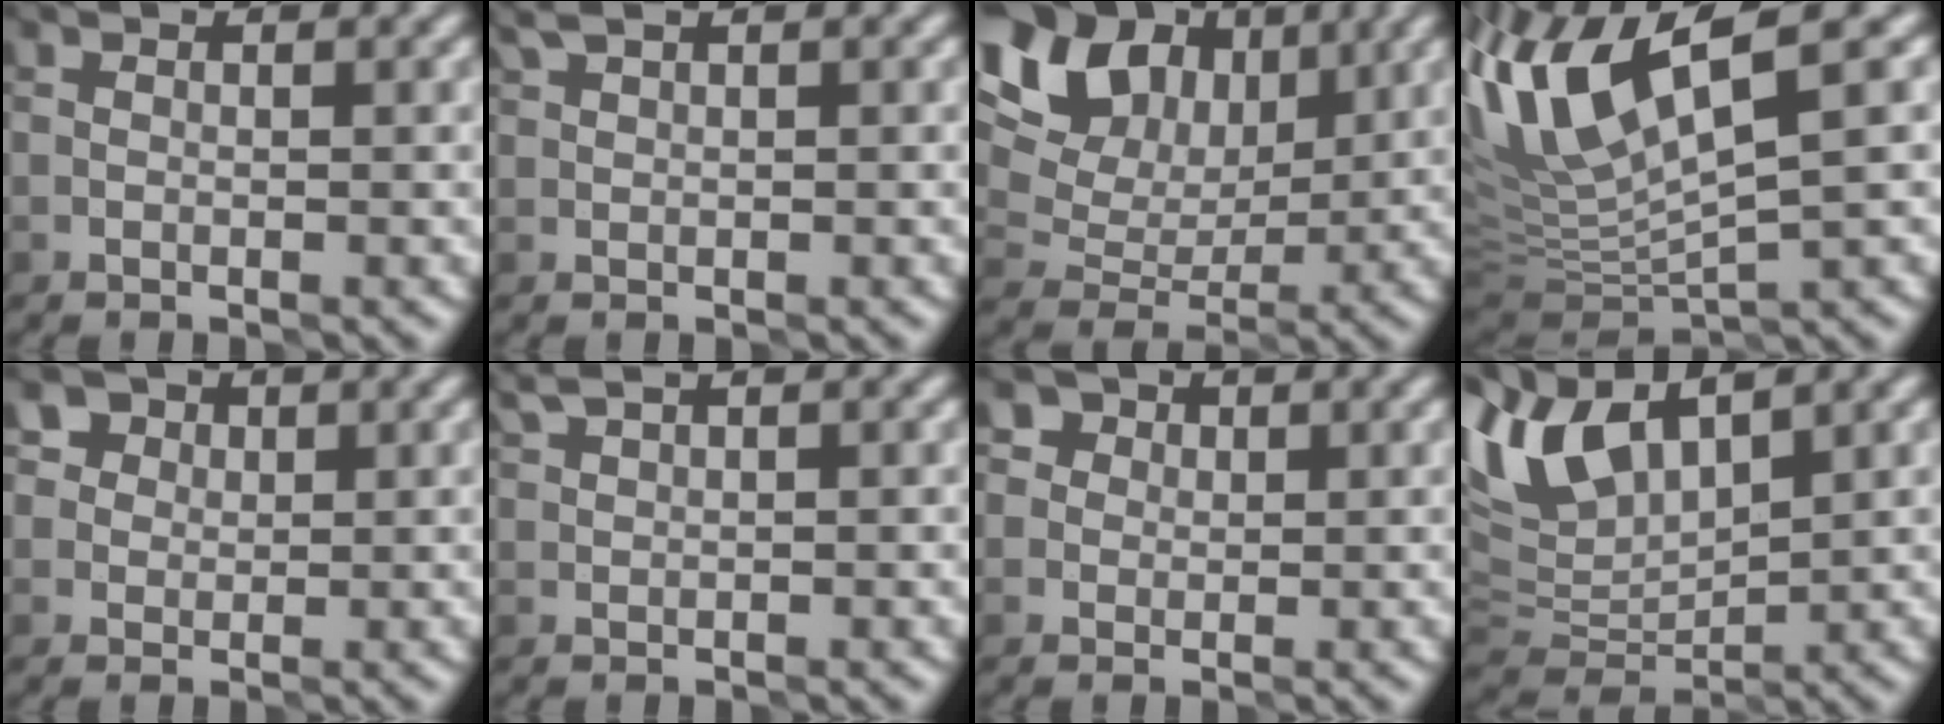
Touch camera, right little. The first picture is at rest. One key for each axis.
{"total": 1.5, "fx": 1.3, "fy": 0.1, "fz": 0.7, "tx": -0.023, "ty": 0.006, "tz": 0.030}
{"total": 14.8, "fx": 6.7, "fy": 10.3, "fz": 8.1, "tx": -0.195, "ty": 0.056, "tz": 0.112}
{"total": 10.9, "fx": 4.5, "fy": 2.8, "fz": 9.6, "tx": -0.207, "ty": 0.011, "tz": 0.090}
{"total": 6.2, "fx": 3.6, "fy": 4.4, "fz": 2.6, "tx": -0.052, "ty": 0.011, "tz": 0.049}
{"total": 1.8, "fx": 1.6, "fy": 0.0, "fz": 0.9, "tx": -0.025, "ty": 0.009, "tz": 0.040}
{"total": 4.5, "fx": 2.6, "fy": 3.3, "fz": 1.7, "tx": -0.032, "ty": 0.011, "tz": 0.031}
{"total": 7.1, "fx": 4.4, "fy": 3.0, "fz": 4.6, "tx": -0.114, "ty": 0.009, "tz": 0.083}